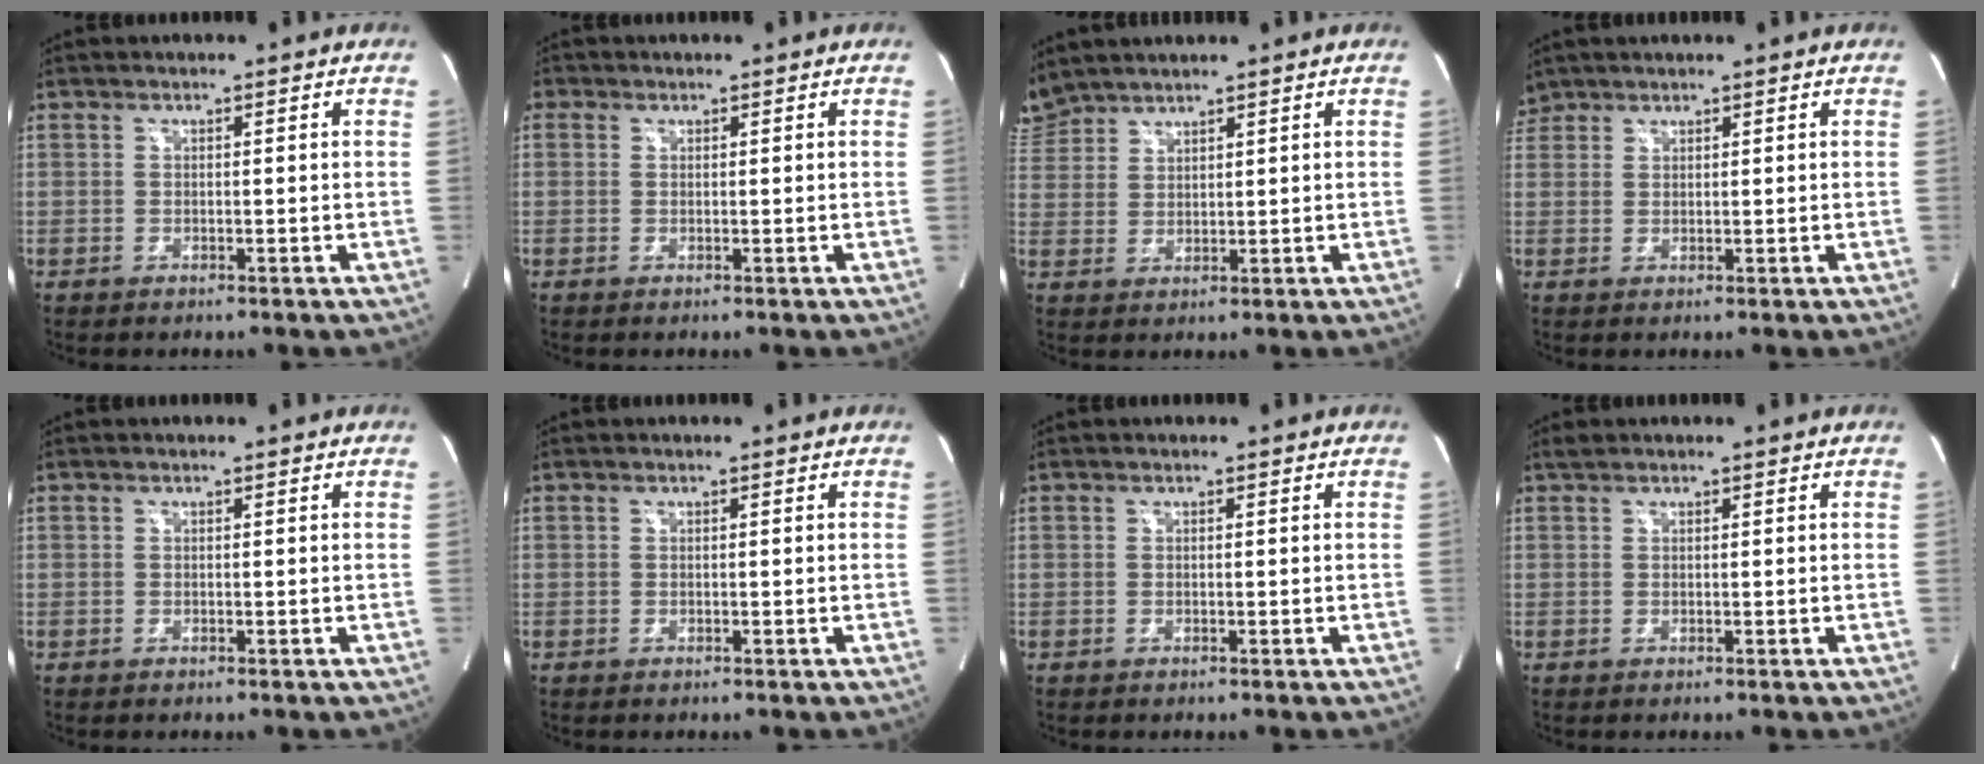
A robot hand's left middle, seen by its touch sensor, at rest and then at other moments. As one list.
[{"total": 0.7, "force": [0.3, 0.7, 0.0], "torque": [0.009, 0.000, 0.002]}, {"total": 4.8, "force": [4.8, 0.7, 0.1], "torque": [-0.014, 0.016, 0.103]}, {"total": 2.3, "force": [2.1, 0.9, -0.4], "torque": [0.006, 0.011, 0.043]}, {"total": 0.0}, {"total": 0.0}, {"total": 0.0}, {"total": 0.7, "force": [0.7, 0.2, 0.2], "torque": [-0.010, 0.010, 0.017]}]